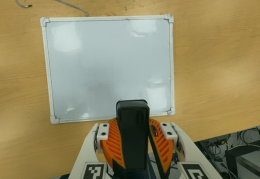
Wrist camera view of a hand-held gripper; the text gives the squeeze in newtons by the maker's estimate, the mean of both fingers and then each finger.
{"total": 11.3, "left": 11.5, "right": 11.0}